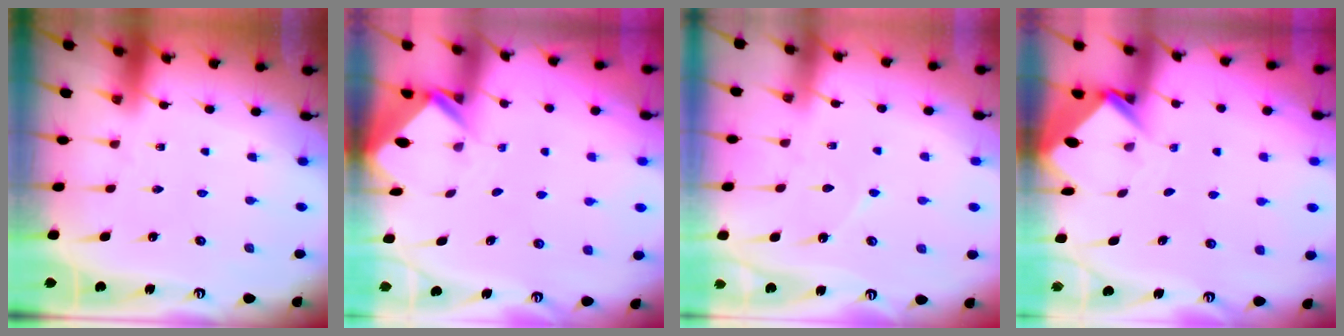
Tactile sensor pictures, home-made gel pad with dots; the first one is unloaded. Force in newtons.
{"total": 2.6, "press": 2.6, "slide": 0.2}
{"total": 3.8, "press": 3.8, "slide": 0.2}
{"total": 3.7, "press": 3.7, "slide": 0.2}